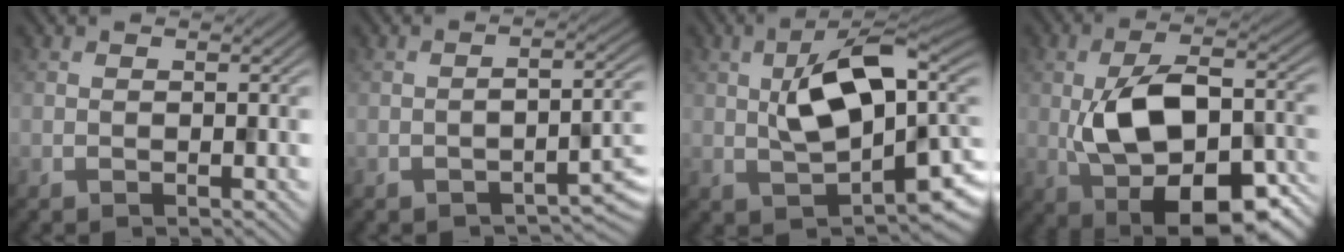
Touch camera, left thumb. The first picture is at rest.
{"total": 3.6, "force": [-2.3, 1.0, 2.6], "torque": [-0.036, 0.007, -0.033]}
{"total": 11.2, "force": [1.6, 5.5, 9.6], "torque": [-0.166, -0.001, 0.032]}
{"total": 14.5, "force": [-3.4, 7.4, 12.0], "torque": [-0.209, -0.016, -0.060]}